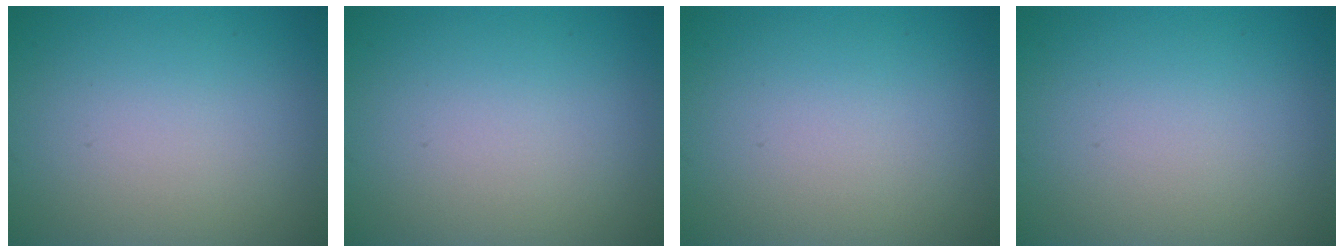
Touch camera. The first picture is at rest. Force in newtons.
{"total": 0.0}
{"total": 0.0}
{"total": 0.0}